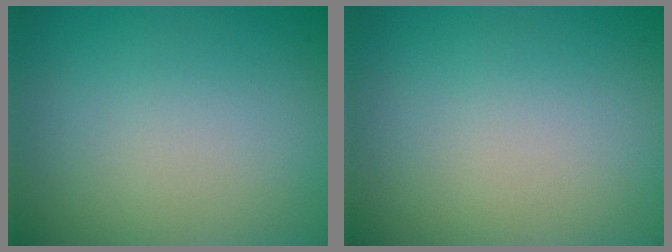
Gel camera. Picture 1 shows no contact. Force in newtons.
{"total": 0.0}